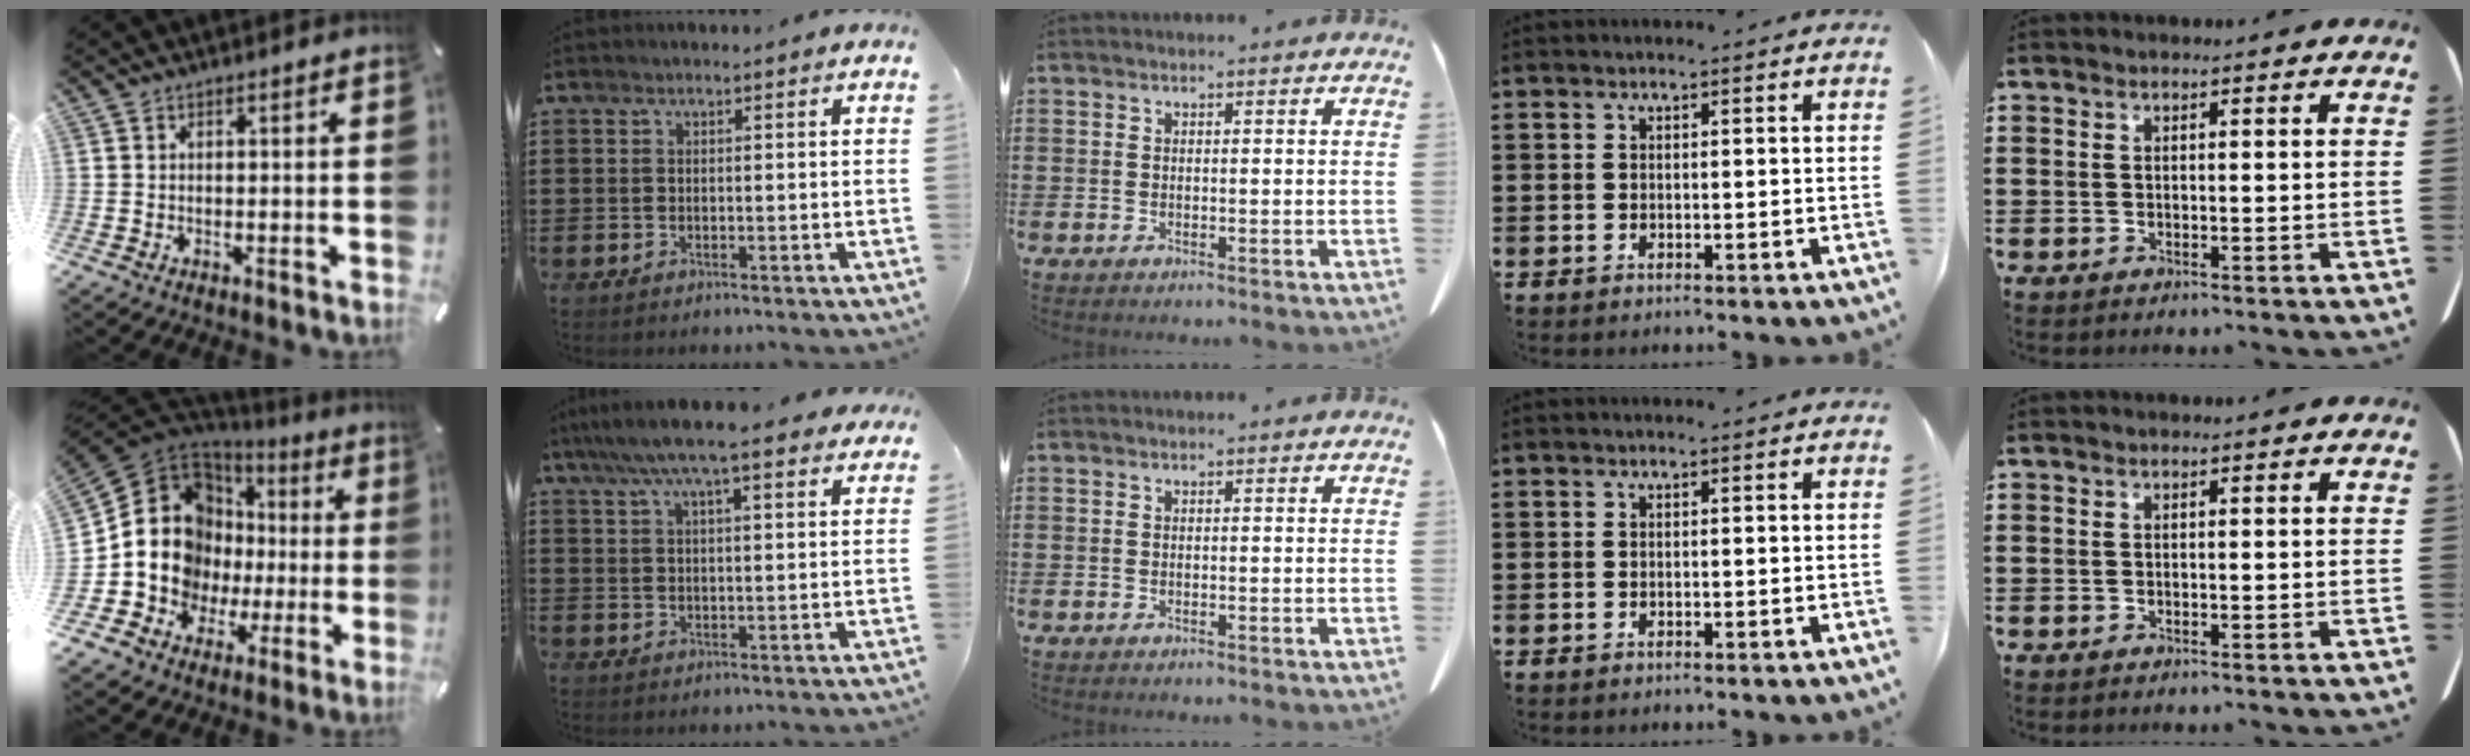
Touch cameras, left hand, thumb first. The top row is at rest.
{"thumb": {"total": 14.2, "force": [-0.7, 13.2, 5.1], "torque": [-0.122, -0.029, 0.000]}, "index": {"total": 7.9, "force": [6.4, 1.0, 4.6], "torque": [-0.105, -0.012, 0.113]}}